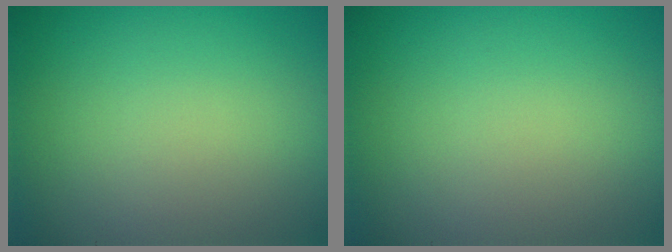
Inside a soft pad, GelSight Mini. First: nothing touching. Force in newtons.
{"total": 0.0}